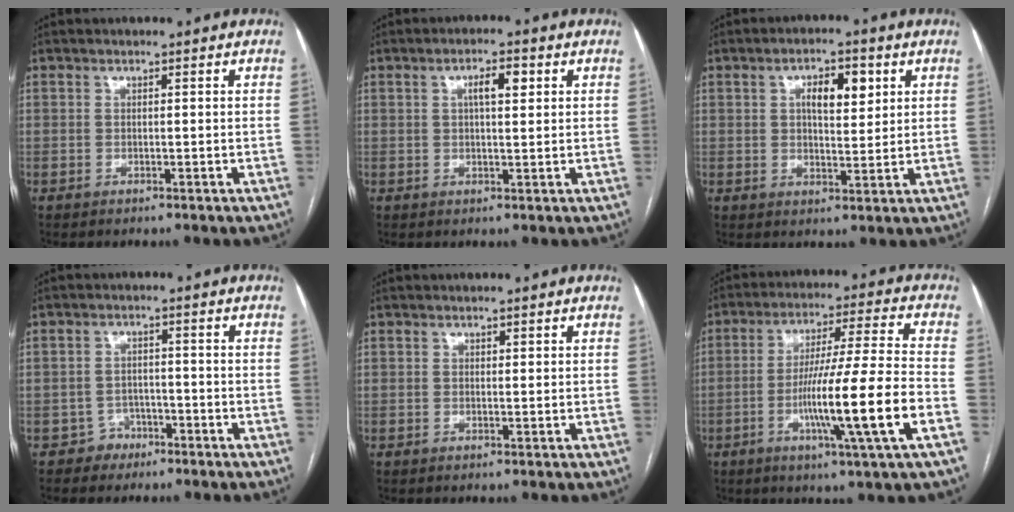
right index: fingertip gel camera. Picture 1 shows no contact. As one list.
[{"total": 4.0, "force": [1.4, 1.1, 3.6], "torque": [-0.062, 0.008, 0.022]}, {"total": 6.4, "force": [2.3, 2.5, 5.4], "torque": [-0.089, 0.008, 0.039]}, {"total": 3.1, "force": [-2.0, 2.2, -0.3], "torque": [0.013, 0.014, -0.035]}, {"total": 0.6, "force": [0.3, 0.4, 0.3], "torque": [0.000, -0.001, 0.003]}, {"total": 15.7, "force": [-4.9, -1.3, 14.8], "torque": [-0.264, -0.010, -0.086]}]